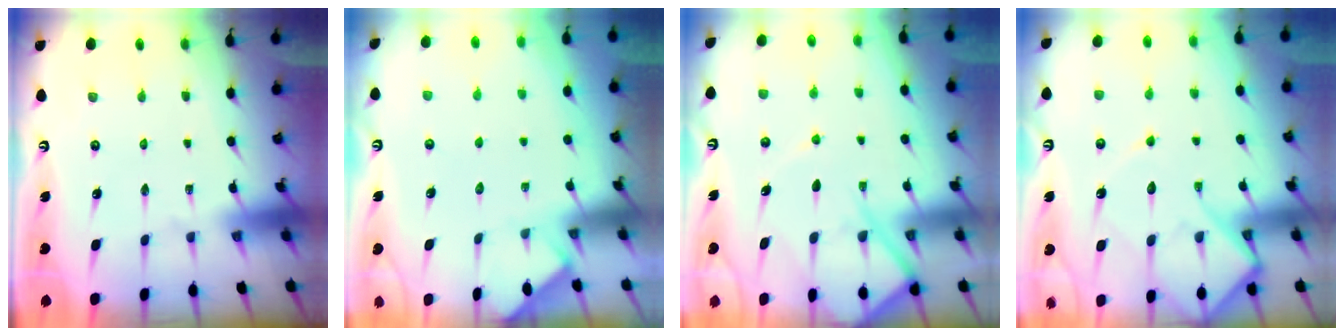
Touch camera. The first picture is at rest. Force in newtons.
{"total": 1.9, "press": 1.9, "slide": 0.3}
{"total": 11.0, "press": 11.0, "slide": 1.0}
{"total": 11.8, "press": 11.8, "slide": 1.1}